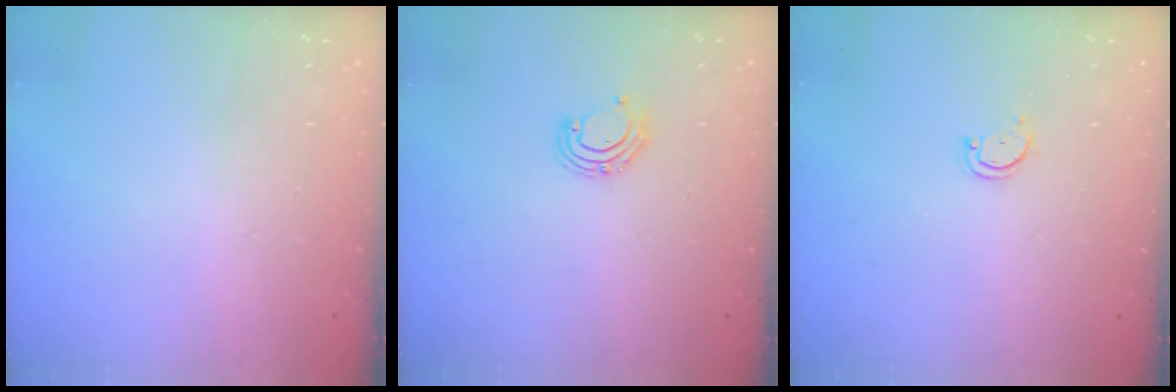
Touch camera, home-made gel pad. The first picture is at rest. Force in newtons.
{"total": 5.3, "press": 5.1, "slide": 1.4}
{"total": 2.9, "press": 2.9, "slide": 0.4}